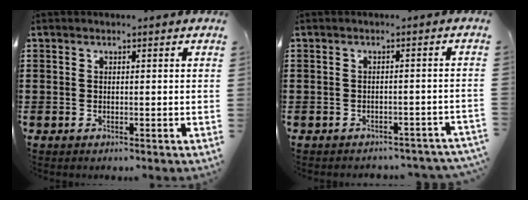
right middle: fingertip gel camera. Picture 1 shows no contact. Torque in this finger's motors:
{"motor_torque": [0.72, -0.72, 0.03, 0.02]}